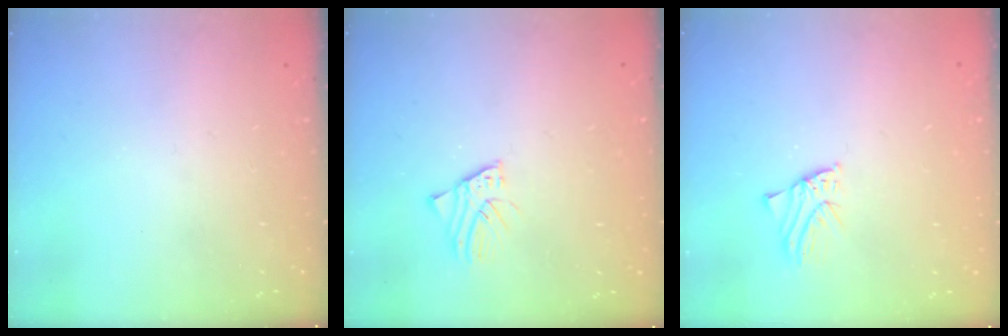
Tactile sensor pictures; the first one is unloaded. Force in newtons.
{"total": 1.8, "press": 1.8, "slide": 0.1}
{"total": 0.9, "press": 0.9, "slide": 0.1}